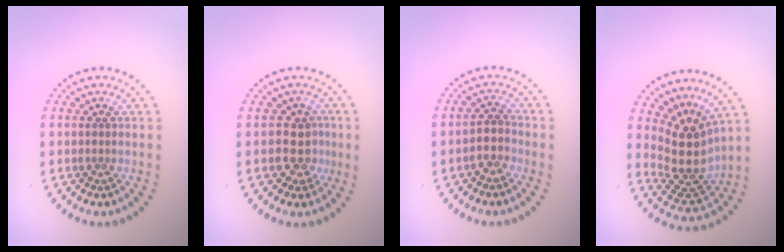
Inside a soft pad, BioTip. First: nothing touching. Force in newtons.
{"total": 3.0, "press": 2.6, "slide": 1.4}
{"total": 2.1, "press": 1.7, "slide": 1.2}
{"total": 4.7, "press": 3.6, "slide": 3.0}